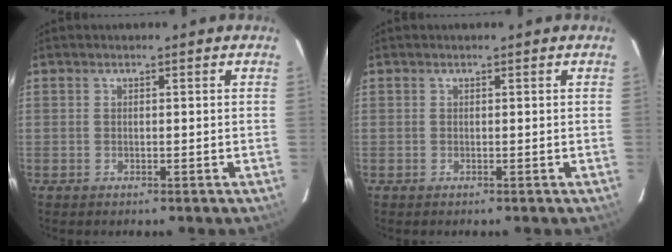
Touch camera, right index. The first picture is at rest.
{"total": 0.0}